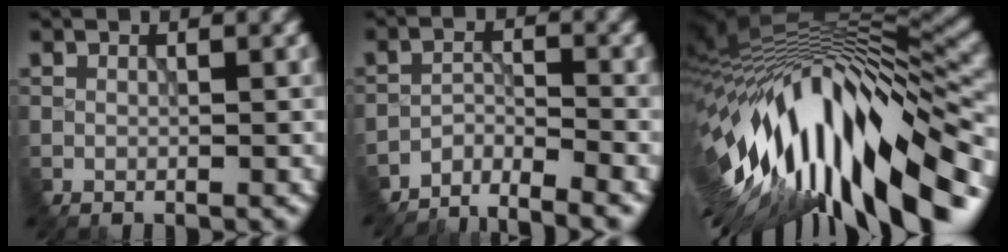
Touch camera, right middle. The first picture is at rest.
{"total": 4.3, "force": [-4.3, 0.4, 0.4], "torque": [-0.015, 0.005, -0.081]}
{"total": 15.3, "force": [-4.8, 5.4, 13.5], "torque": [-0.226, 0.007, -0.081]}